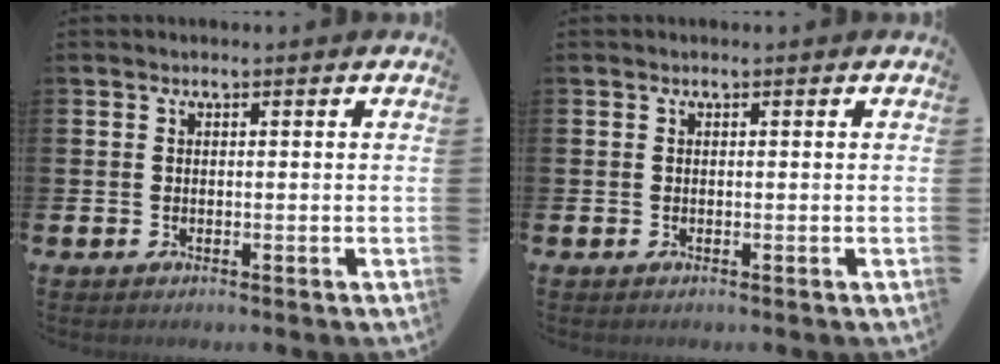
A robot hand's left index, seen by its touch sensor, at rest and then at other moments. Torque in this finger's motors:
{"motor_torque": [0.00, 0.00, 0.00, 0.01]}